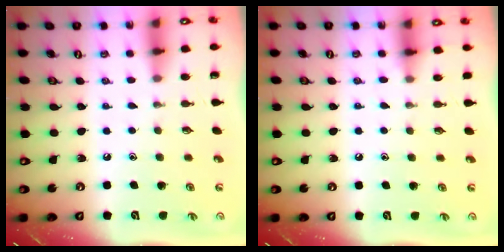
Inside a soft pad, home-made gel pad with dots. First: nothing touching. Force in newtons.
{"total": 5.3, "press": 5.2, "slide": 0.7}